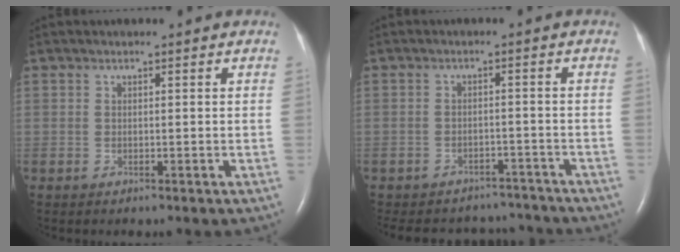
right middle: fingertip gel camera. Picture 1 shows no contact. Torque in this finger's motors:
{"motor_torque": [1.03, -1.11, 0.10, 0.04]}